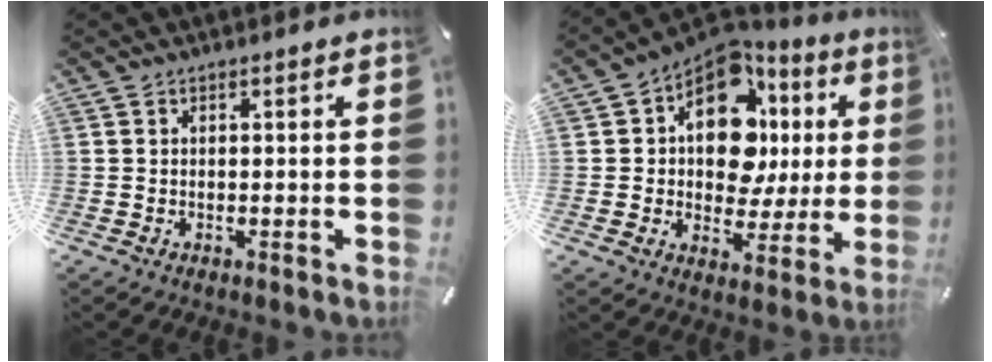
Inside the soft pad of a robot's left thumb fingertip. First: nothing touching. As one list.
[{"total": 16.2, "force": [4.6, 11.0, 10.9], "torque": [-0.171, -0.029, 0.082]}]